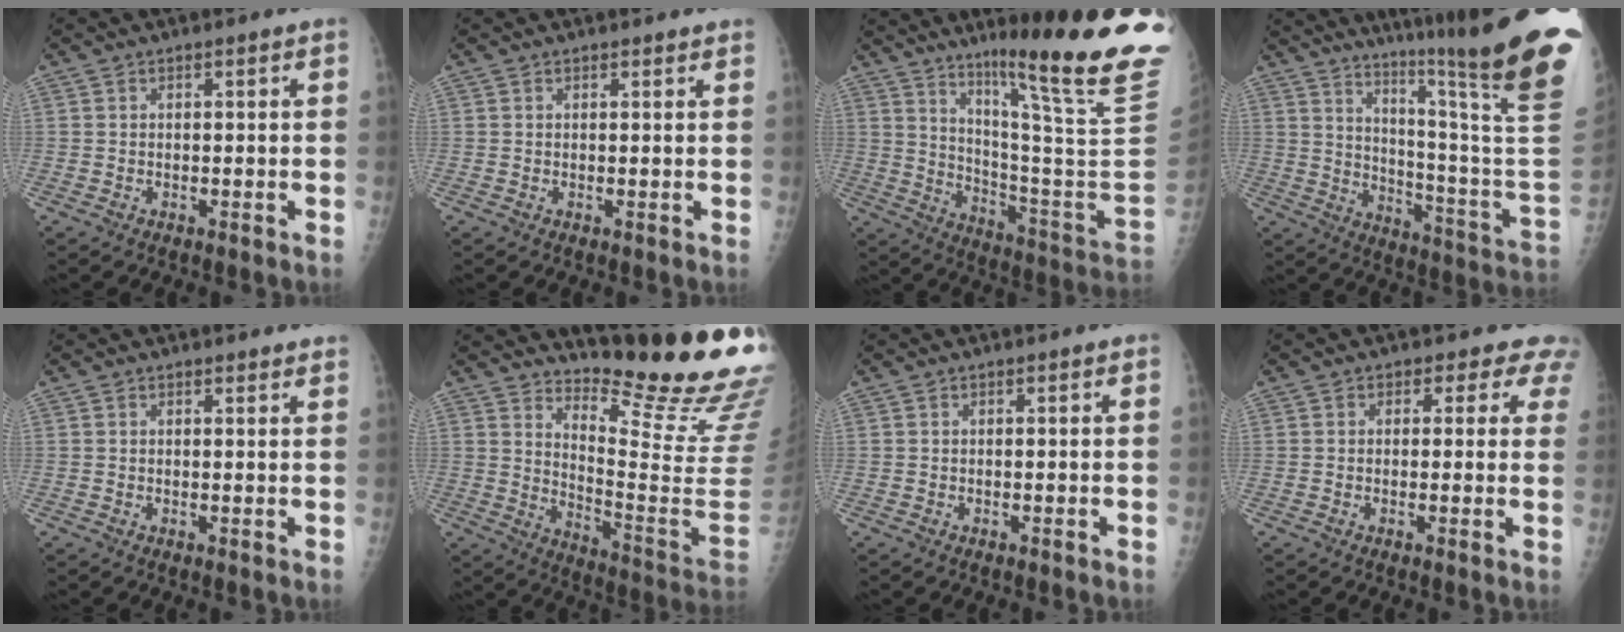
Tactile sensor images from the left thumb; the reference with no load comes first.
{"total": 0.9, "force": [0.9, 0.3, 0.2], "torque": [-0.002, -0.002, 0.012]}
{"total": 28.2, "force": [17.9, 1.1, 21.7], "torque": [-0.271, -0.121, 0.269]}
{"total": 30.0, "force": [21.4, -0.4, 21.0], "torque": [-0.272, -0.161, 0.301]}
{"total": 2.3, "force": [2.2, 0.4, 0.6], "torque": [-0.002, -0.008, 0.021]}
{"total": 22.5, "force": [18.6, 2.6, 12.5], "torque": [-0.160, -0.190, 0.250]}
{"total": 0.0}
{"total": 4.6, "force": [3.4, 3.0, 0.9], "torque": [0.028, -0.011, 0.017]}